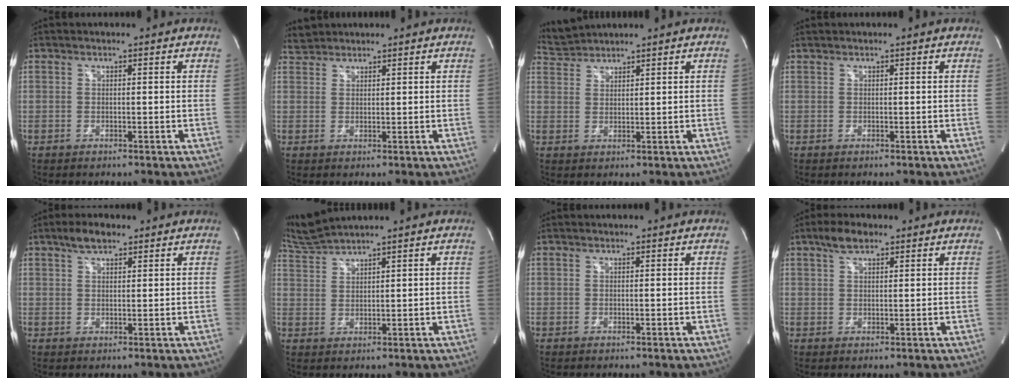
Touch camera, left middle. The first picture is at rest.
{"total": 2.3, "force": [2.1, 0.6, -0.5], "torque": [0.002, 0.015, 0.042]}
{"total": 3.3, "force": [3.2, -0.3, -0.7], "torque": [-0.003, 0.015, 0.072]}
{"total": 0.0}
{"total": 3.7, "force": [2.6, 1.5, 2.1], "torque": [-0.045, 0.009, 0.048]}
{"total": 4.5, "force": [4.2, -1.5, 0.6], "torque": [-0.028, 0.004, 0.093]}
{"total": 0.0}
{"total": 3.7, "force": [2.5, 1.5, 2.3], "torque": [-0.050, 0.010, 0.048]}